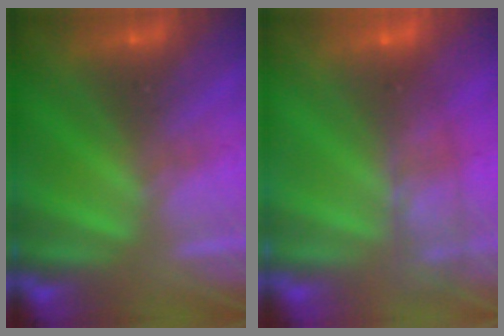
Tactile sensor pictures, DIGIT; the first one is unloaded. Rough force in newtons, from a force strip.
{"total": 7.6}